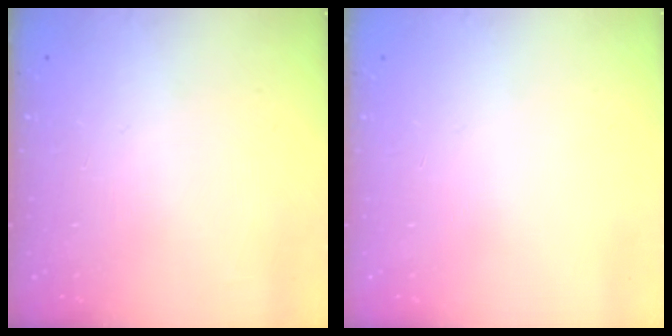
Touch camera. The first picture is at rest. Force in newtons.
{"total": 0.0}